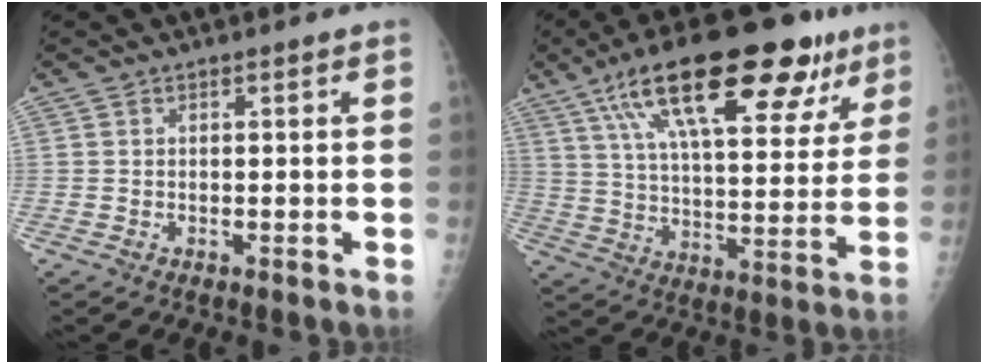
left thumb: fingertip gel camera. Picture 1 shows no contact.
{"total": 27.0, "force": [15.0, 10.0, 20.1], "torque": [-0.288, -0.007, 0.239]}